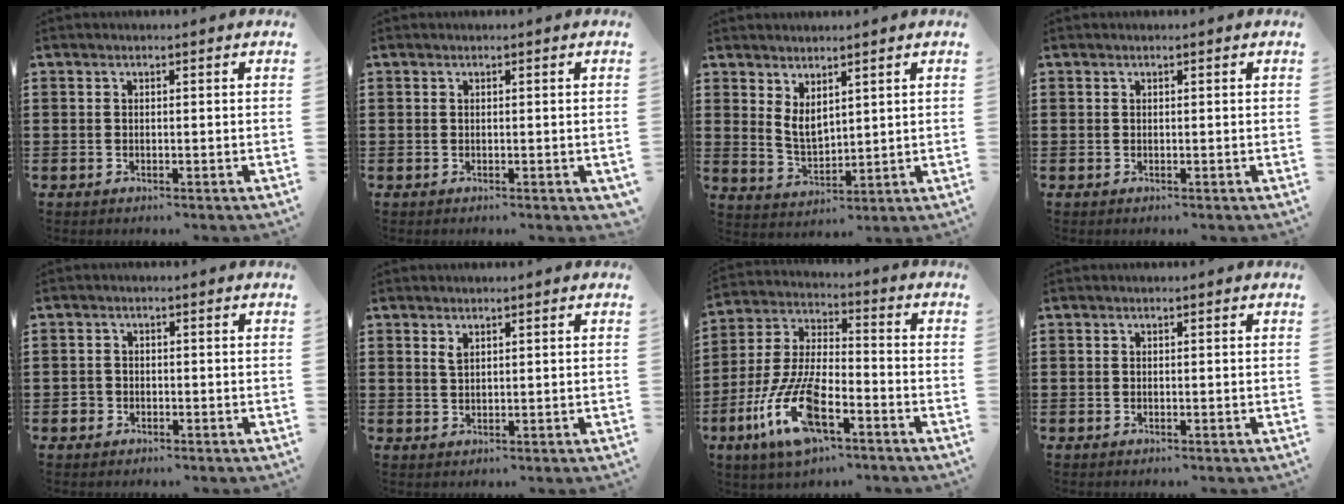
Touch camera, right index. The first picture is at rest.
{"total": 0.0}
{"total": 4.2, "force": [2.6, 2.2, 2.4], "torque": [-0.054, 0.000, 0.048]}
{"total": 0.0}
{"total": 1.5, "force": [-0.9, 1.2, 0.3], "torque": [-0.009, -0.001, -0.019]}
{"total": 1.6, "force": [0.9, 0.7, 1.1], "torque": [-0.024, 0.003, 0.016]}
{"total": 12.7, "force": [-6.6, 4.4, 9.9], "torque": [-0.233, -0.007, -0.130]}
{"total": 0.0}